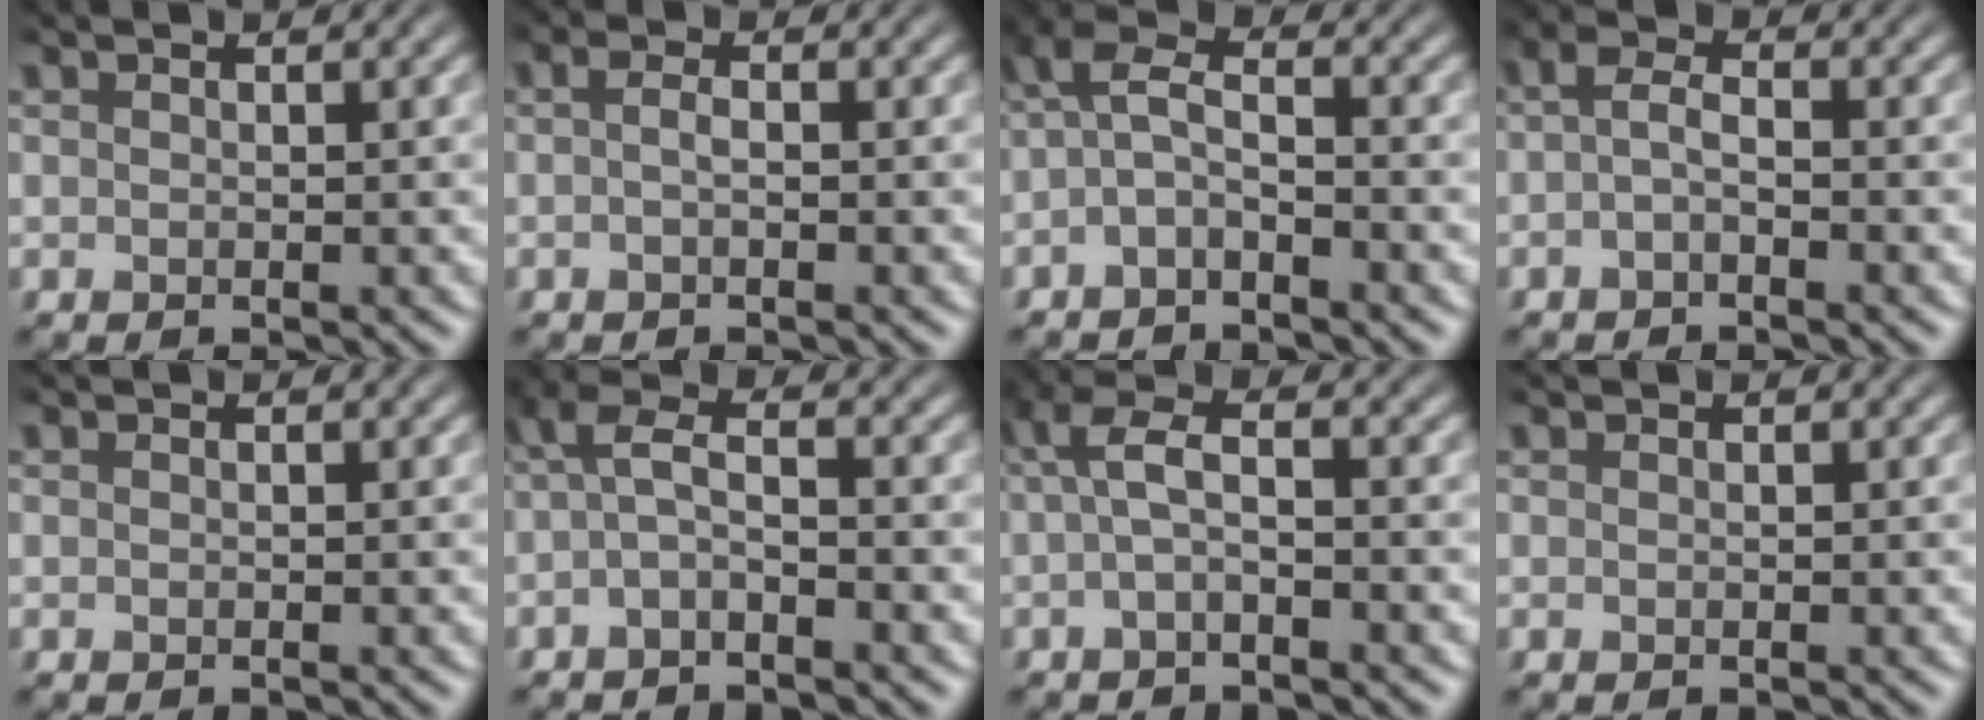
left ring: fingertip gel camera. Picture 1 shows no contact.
{"total": 1.2, "force": [-0.2, 0.3, 1.1], "torque": [-0.022, 0.000, -0.005]}
{"total": 3.0, "force": [-1.0, 1.2, 2.6], "torque": [-0.056, 0.014, -0.031]}
{"total": 1.9, "force": [-0.6, 0.7, 1.7], "torque": [-0.036, 0.000, -0.017]}
{"total": 0.0}
{"total": 2.8, "force": [-0.6, 0.9, 2.6], "torque": [-0.056, 0.011, -0.021]}
{"total": 3.0, "force": [0.0, 0.8, 2.9], "torque": [-0.060, 0.009, -0.005]}
{"total": 0.0}